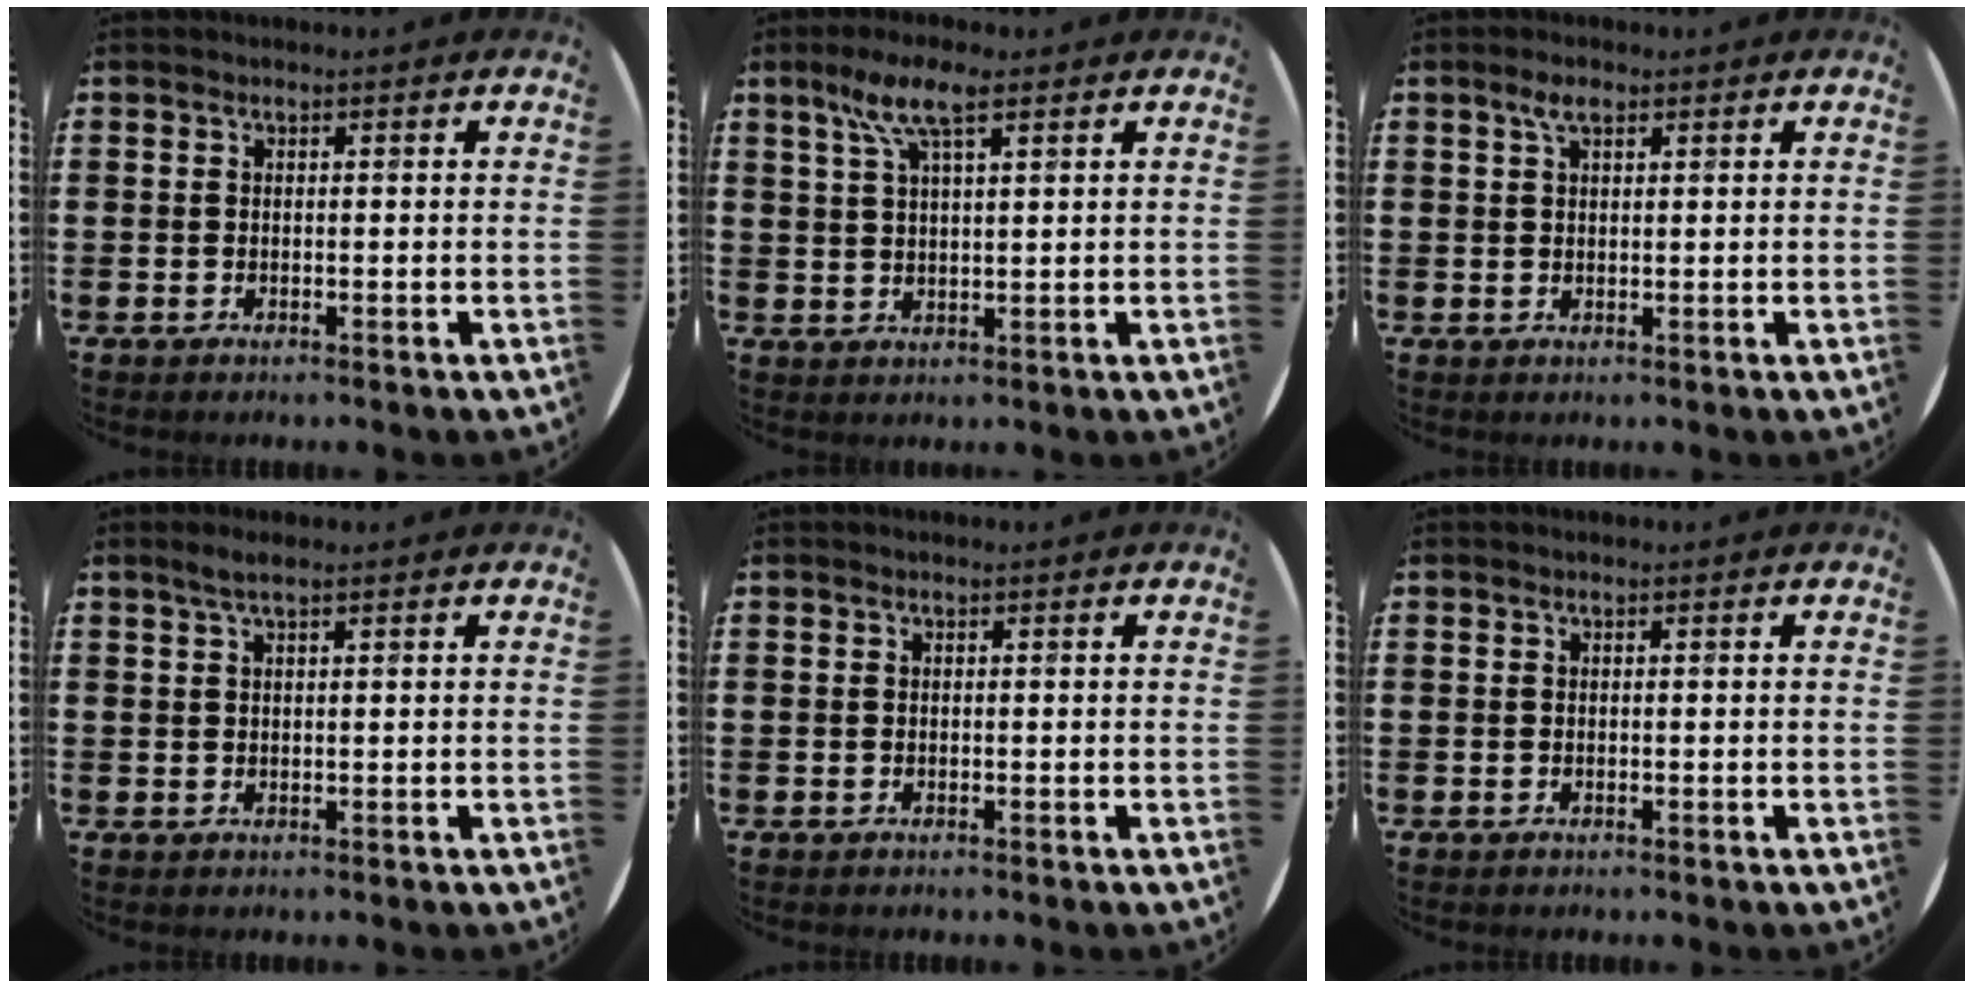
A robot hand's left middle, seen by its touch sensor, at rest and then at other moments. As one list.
[{"total": 6.3, "force": [3.7, 1.6, 4.8], "torque": [-0.103, 0.011, 0.064]}, {"total": 2.3, "force": [1.5, 0.9, 1.6], "torque": [-0.026, 0.004, 0.024]}, {"total": 1.8, "force": [1.2, 0.1, 1.3], "torque": [-0.026, 0.003, 0.021]}, {"total": 0.0}, {"total": 0.0}]